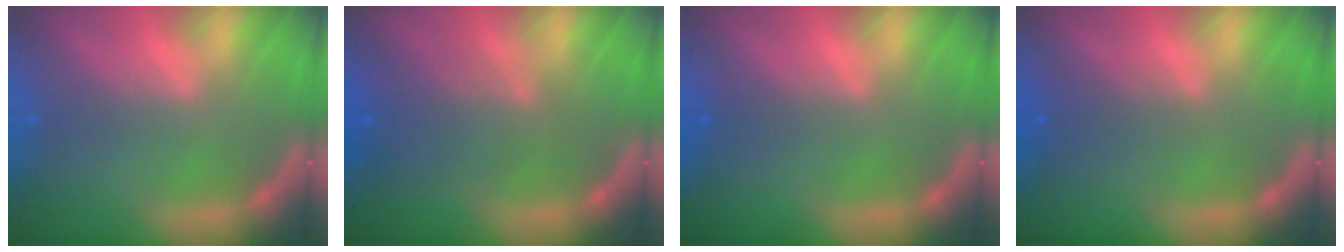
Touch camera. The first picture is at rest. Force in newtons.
{"total": 5.1}
{"total": 1.0}
{"total": 2.0}